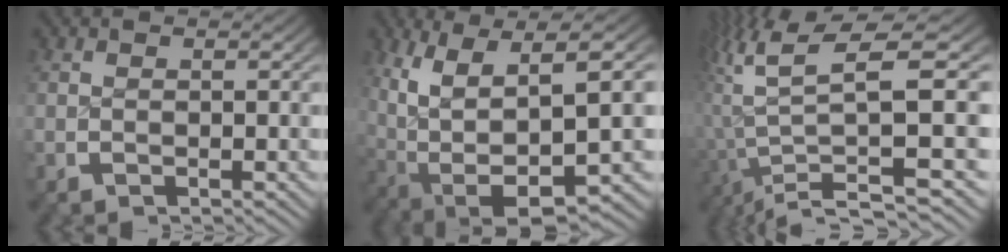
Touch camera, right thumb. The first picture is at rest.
{"total": 14.5, "force": [-0.7, 9.4, 11.0], "torque": [-0.236, -0.043, 0.011]}
{"total": 13.2, "force": [1.1, 6.7, 11.3], "torque": [-0.219, -0.018, 0.028]}